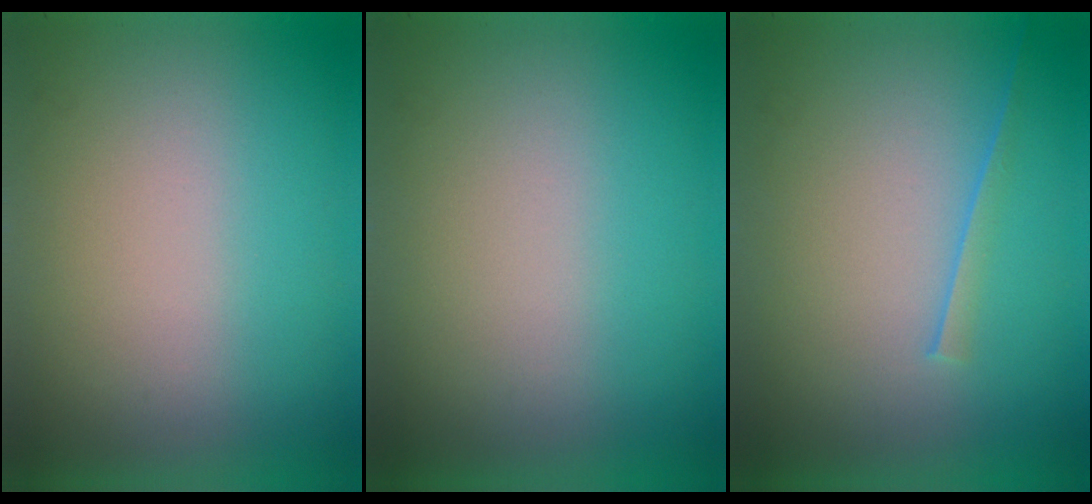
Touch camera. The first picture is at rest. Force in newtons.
{"total": 0.0}
{"total": 1.7}